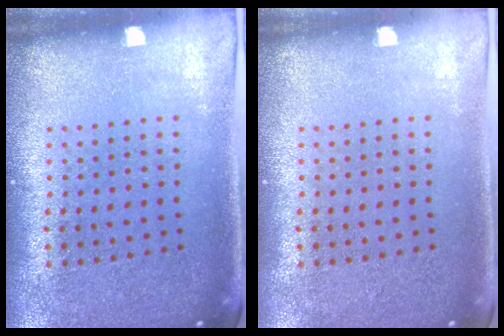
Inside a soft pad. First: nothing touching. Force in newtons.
{"total": 0.0}